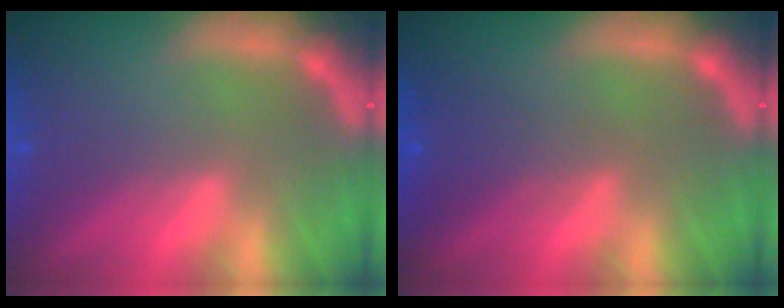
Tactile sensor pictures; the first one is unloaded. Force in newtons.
{"total": 2.5}